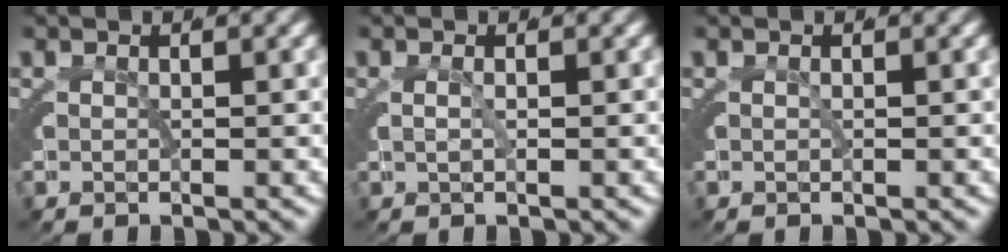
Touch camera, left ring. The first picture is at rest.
{"total": 0.0}
{"total": 0.0}